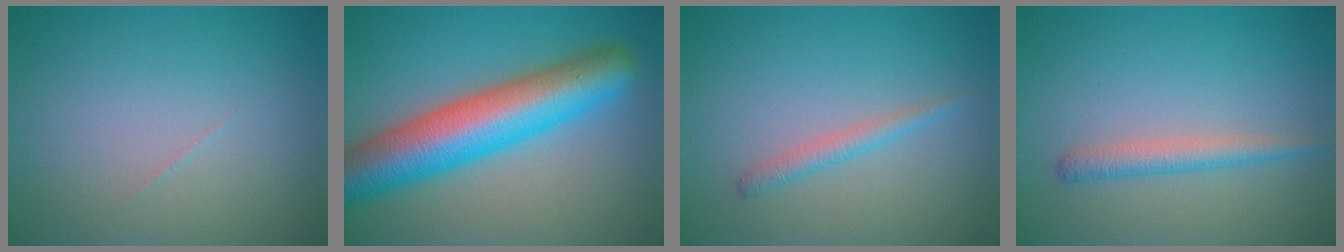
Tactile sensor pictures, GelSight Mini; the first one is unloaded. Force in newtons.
{"total": 10.1, "press": 10.0, "slide": 0.2}
{"total": 1.5, "press": 1.5, "slide": 0.0}
{"total": 2.1, "press": 2.1, "slide": 0.1}